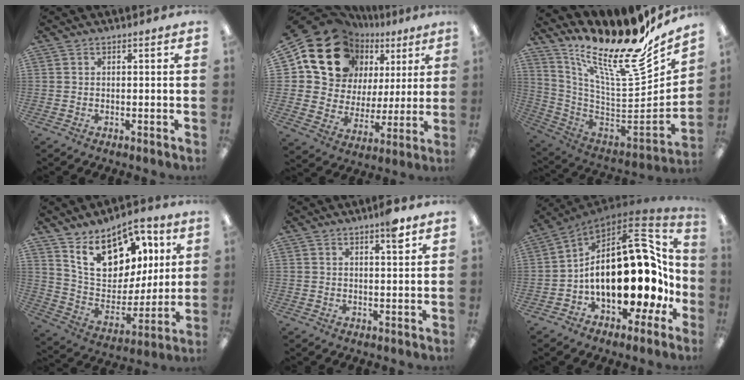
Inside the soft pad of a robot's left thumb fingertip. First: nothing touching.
{"total": 19.0, "force": [11.4, 13.5, 7.0], "torque": [-0.135, -0.063, 0.221]}
{"total": 22.2, "force": [15.0, 6.5, 15.0], "torque": [-0.201, -0.139, 0.244]}
{"total": 18.6, "force": [11.1, 11.2, 9.9], "torque": [-0.170, -0.049, 0.201]}
{"total": 4.2, "force": [2.8, 0.6, 3.1], "torque": [-0.045, -0.009, 0.043]}
{"total": 30.0, "force": [-0.3, 17.3, 24.5], "torque": [-0.393, 0.005, 0.013]}